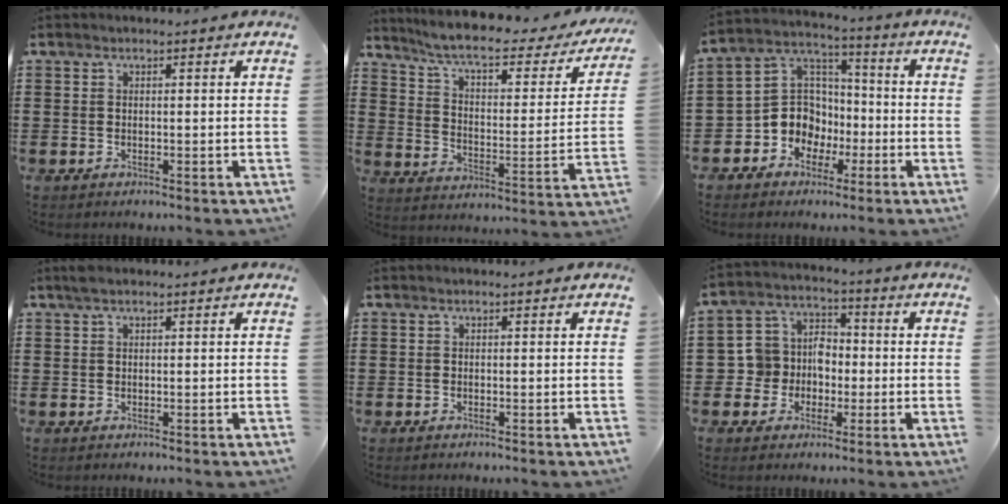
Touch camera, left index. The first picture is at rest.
{"total": 7.0, "force": [5.4, 1.2, 4.2], "torque": [-0.096, -0.035, 0.087]}
{"total": 8.8, "force": [-3.1, 7.8, 2.3], "torque": [-0.084, 0.012, -0.061]}
{"total": 1.1, "force": [0.6, 0.3, 0.9], "torque": [-0.018, 0.002, 0.011]}
{"total": 0.0}
{"total": 6.6, "force": [-1.0, 6.4, 1.5], "torque": [-0.070, 0.007, -0.024]}